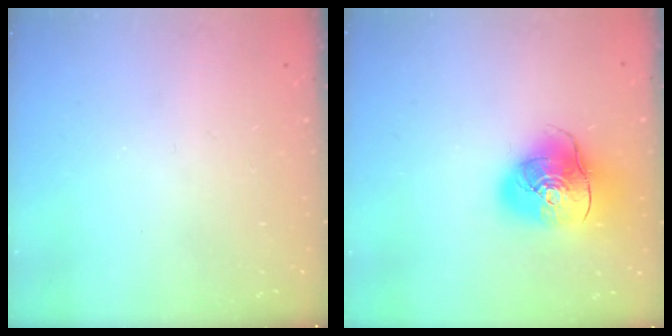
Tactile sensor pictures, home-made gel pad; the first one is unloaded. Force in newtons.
{"total": 14.0, "press": 13.8, "slide": 2.3}